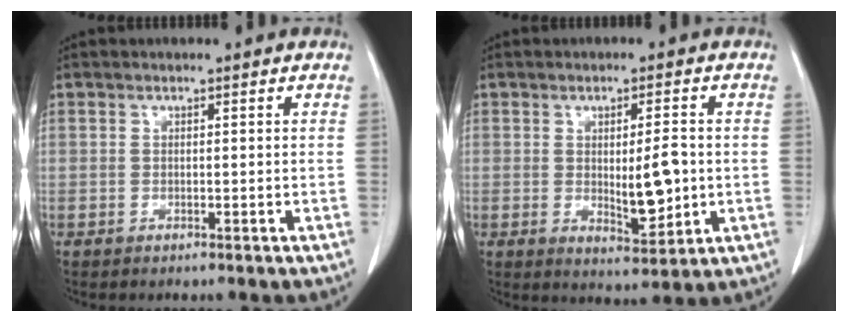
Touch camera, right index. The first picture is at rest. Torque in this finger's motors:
{"motor_torque": [0.19, 0.16, 0.17, 0.06]}